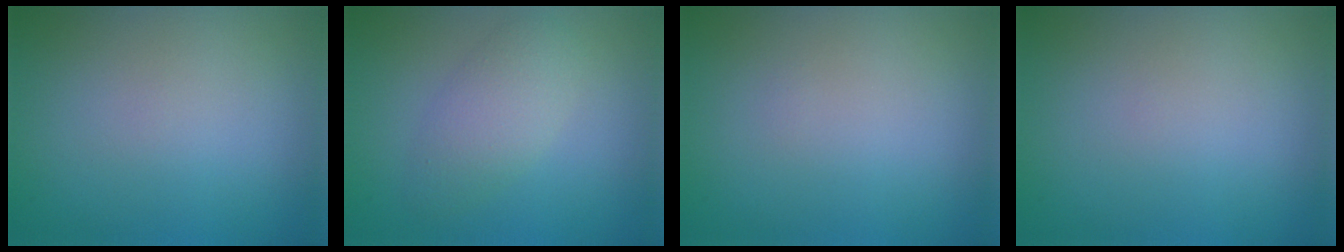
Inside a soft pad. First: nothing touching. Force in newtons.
{"total": 3.0, "press": 3.0, "slide": 0.1}
{"total": 0.0}
{"total": 0.0}